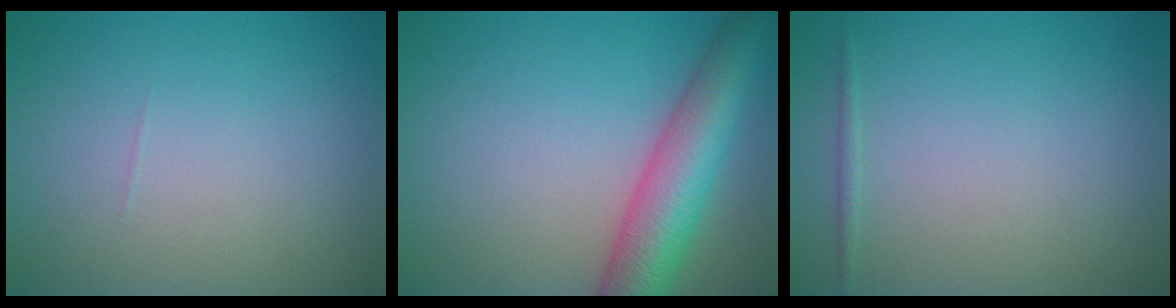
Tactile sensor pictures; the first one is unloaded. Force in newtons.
{"total": 7.8, "press": 7.8, "slide": 0.4}
{"total": 0.5, "press": 0.5, "slide": 0.1}